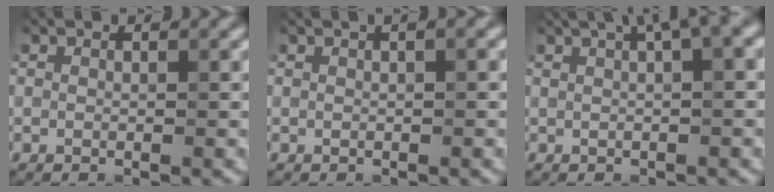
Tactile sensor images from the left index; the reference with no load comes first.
{"total": 2.4, "force": [0.9, 1.0, 2.0], "torque": [-0.019, 0.007, 0.006]}
{"total": 5.2, "force": [2.6, 1.2, 4.3], "torque": [-0.054, 0.019, 0.035]}